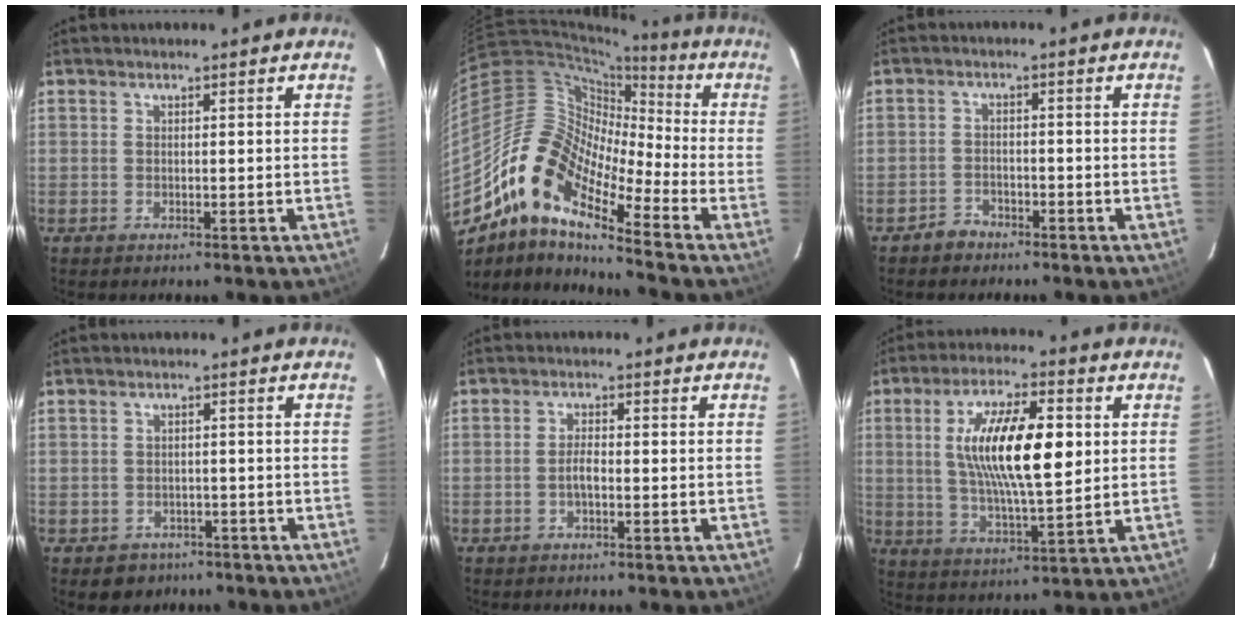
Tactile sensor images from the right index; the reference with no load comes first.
{"total": 15.5, "force": [-9.8, 5.0, 11.0], "torque": [-0.177, 0.004, -0.208]}
{"total": 3.0, "force": [-2.4, 1.7, 0.3], "torque": [-0.013, 0.009, -0.041]}
{"total": 4.7, "force": [-2.8, 3.7, 0.6], "torque": [-0.016, 0.016, -0.031]}
{"total": 2.0, "force": [-0.8, 0.7, 1.7], "torque": [-0.036, 0.002, -0.015]}
{"total": 15.8, "force": [2.6, 4.6, 14.8], "torque": [-0.269, 0.006, 0.049]}